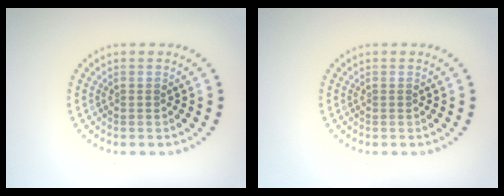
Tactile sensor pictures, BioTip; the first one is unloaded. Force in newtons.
{"total": 0.0}